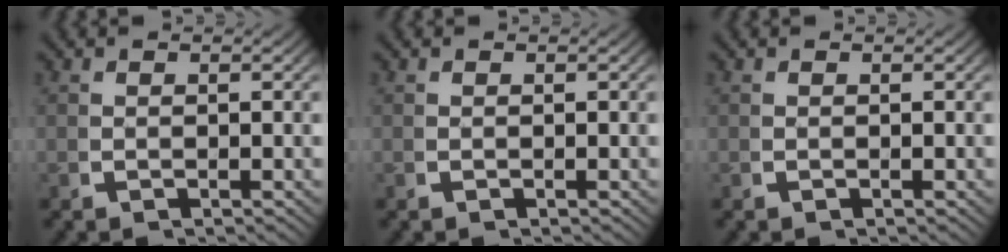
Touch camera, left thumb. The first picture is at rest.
{"total": 0.0}
{"total": 0.0}